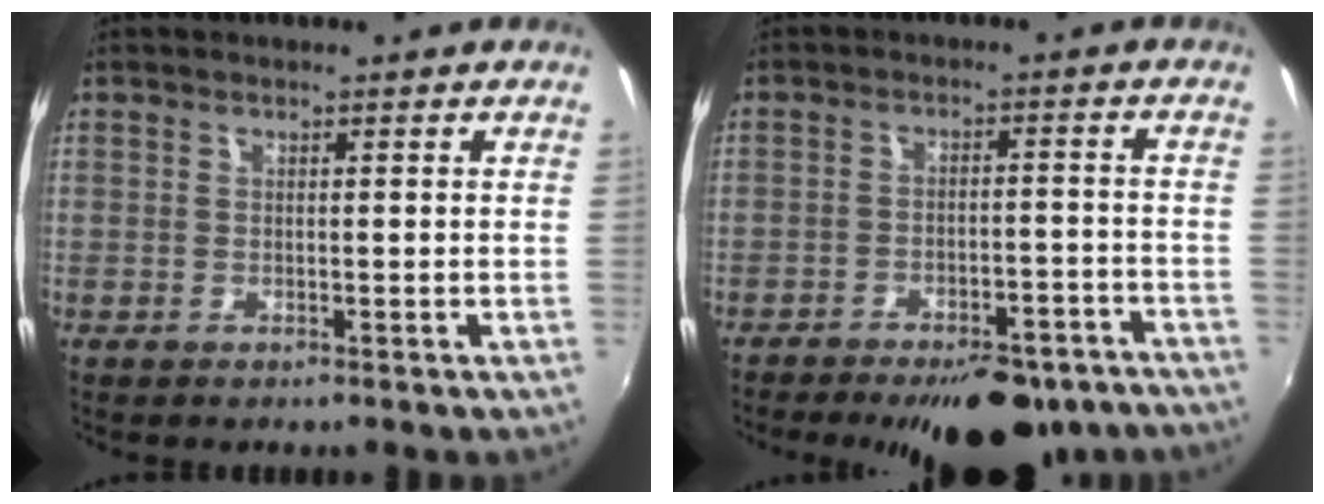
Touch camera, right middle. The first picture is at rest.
{"total": 17.0, "force": [-13.3, 6.3, 8.4], "torque": [-0.143, -0.003, -0.152]}